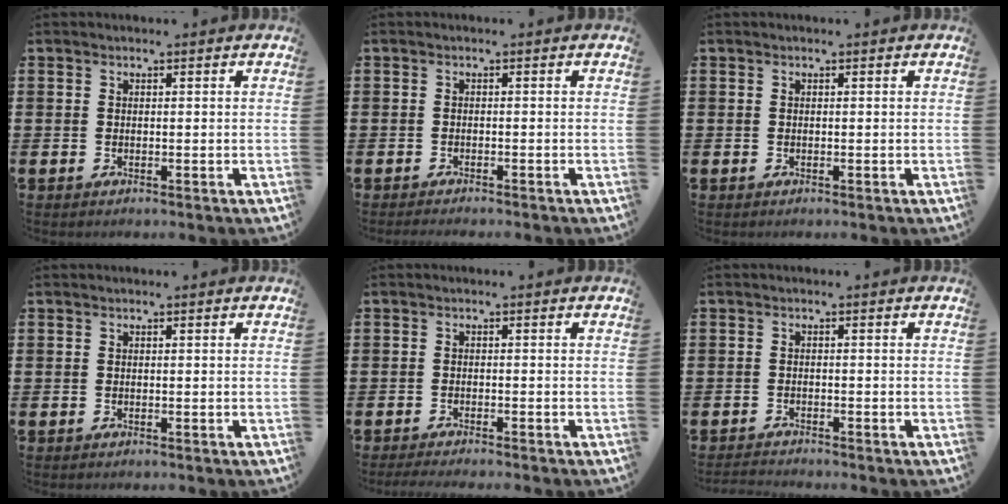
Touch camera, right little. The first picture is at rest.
{"total": 0.7, "force": [-0.7, -0.1, 0.1], "torque": [-0.002, -0.003, -0.013]}
{"total": 0.0}
{"total": 0.0}
{"total": 1.2, "force": [-1.1, -0.1, 0.5], "torque": [-0.006, -0.001, -0.020]}
{"total": 1.1, "force": [-1.1, 0.0, 0.1], "torque": [-0.004, 0.000, -0.023]}